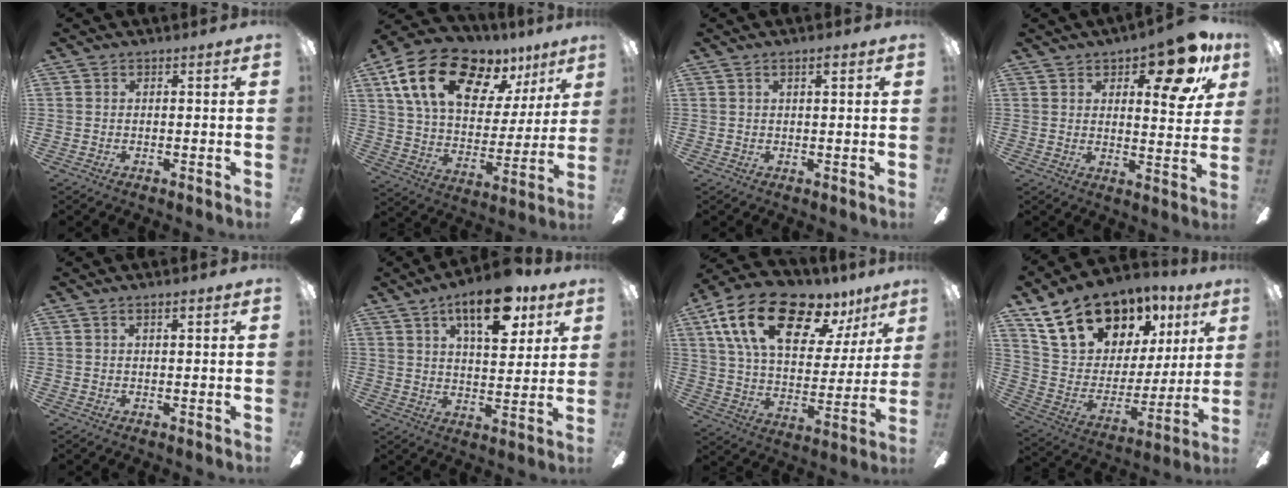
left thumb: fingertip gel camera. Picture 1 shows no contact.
{"total": 20.6, "force": [12.3, 10.8, 12.4], "torque": [-0.216, -0.062, 0.221]}
{"total": 1.7, "force": [1.2, 0.4, 1.2], "torque": [-0.018, -0.001, 0.018]}
{"total": 13.4, "force": [7.9, 5.4, 9.4], "torque": [-0.114, -0.038, 0.129]}
{"total": 1.2, "force": [0.9, 0.3, 0.8], "torque": [-0.010, -0.003, 0.013]}
{"total": 15.6, "force": [8.9, 6.9, 10.8], "torque": [-0.156, -0.027, 0.146]}
{"total": 21.9, "force": [13.9, 10.0, 13.7], "torque": [-0.235, -0.073, 0.242]}
{"total": 20.1, "force": [13.8, 12.1, 8.3], "torque": [-0.152, -0.072, 0.265]}